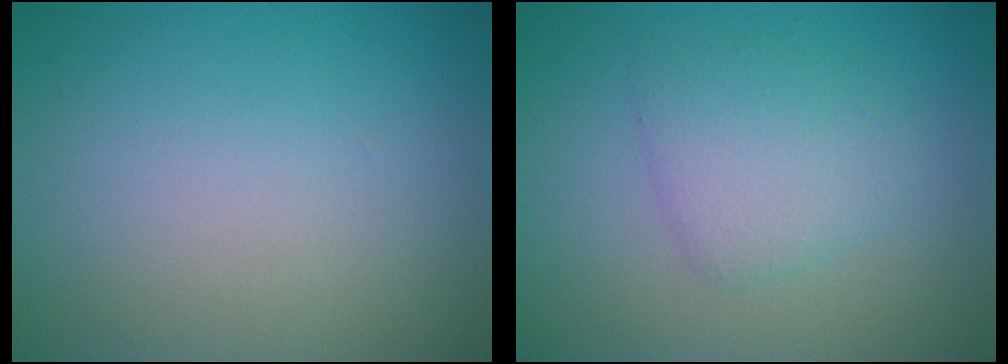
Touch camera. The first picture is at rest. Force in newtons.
{"total": 2.8, "press": 2.8, "slide": 0.2}